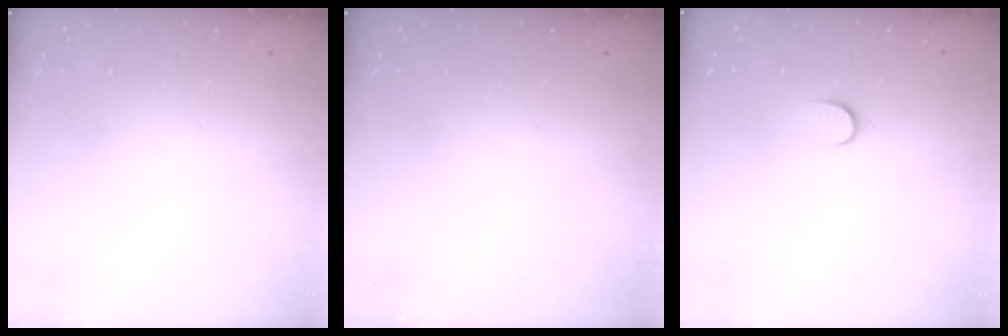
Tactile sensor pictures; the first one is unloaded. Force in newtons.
{"total": 0.0}
{"total": 5.3, "press": 5.3, "slide": 0.5}